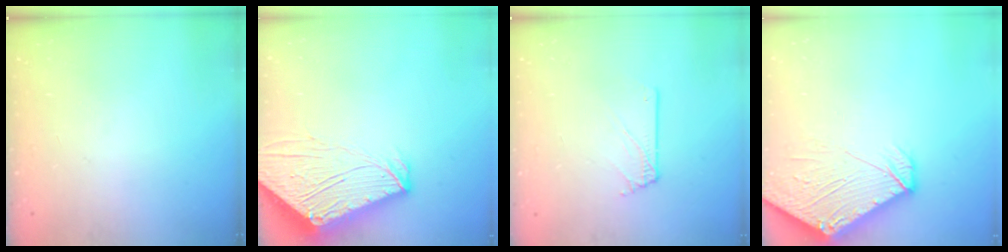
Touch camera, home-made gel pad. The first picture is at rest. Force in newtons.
{"total": 13.1, "press": 13.0, "slide": 1.8}
{"total": 1.5, "press": 1.5, "slide": 0.1}
{"total": 11.1, "press": 11.0, "slide": 1.2}